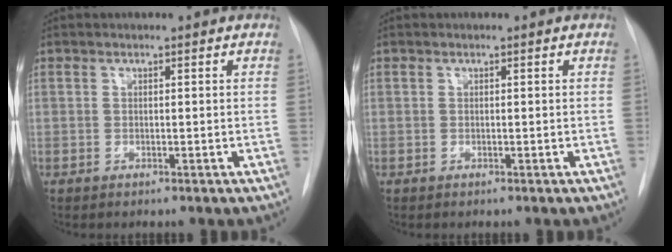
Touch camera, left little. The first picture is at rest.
{"total": 0.0}